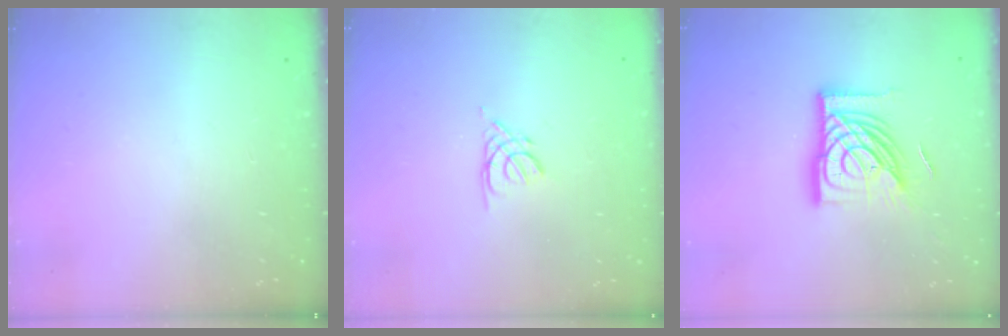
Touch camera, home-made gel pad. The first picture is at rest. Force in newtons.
{"total": 2.2, "press": 2.2, "slide": 0.4}
{"total": 19.6, "press": 19.5, "slide": 2.2}